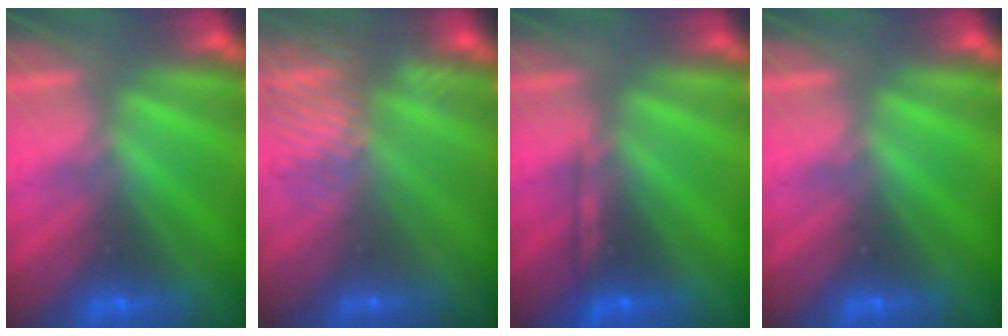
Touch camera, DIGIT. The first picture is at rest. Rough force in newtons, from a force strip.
{"total": 9.0}
{"total": 2.2}
{"total": 0.0}